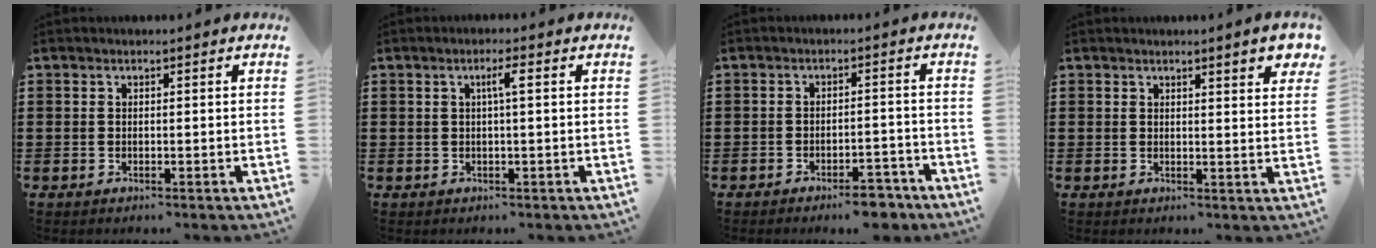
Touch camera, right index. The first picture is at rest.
{"total": 2.4, "force": [0.4, 0.0, 2.4], "torque": [-0.046, 0.001, 0.005]}
{"total": 4.4, "force": [-3.9, 0.7, 1.8], "torque": [-0.029, 0.005, -0.074]}
{"total": 2.6, "force": [2.0, 0.1, 1.7], "torque": [-0.030, 0.000, 0.035]}